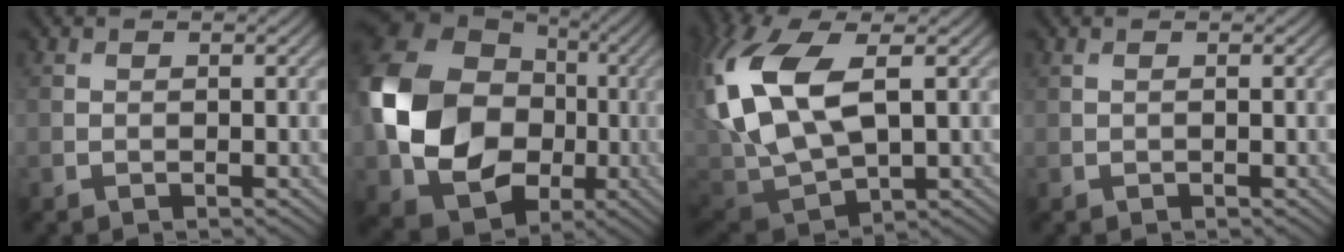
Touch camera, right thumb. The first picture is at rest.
{"total": 17.1, "force": [-1.2, 13.7, 10.1], "torque": [-0.239, -0.023, -0.026]}
{"total": 16.1, "force": [3.2, 8.7, 13.2], "torque": [-0.332, 0.001, 0.066]}
{"total": 0.0}